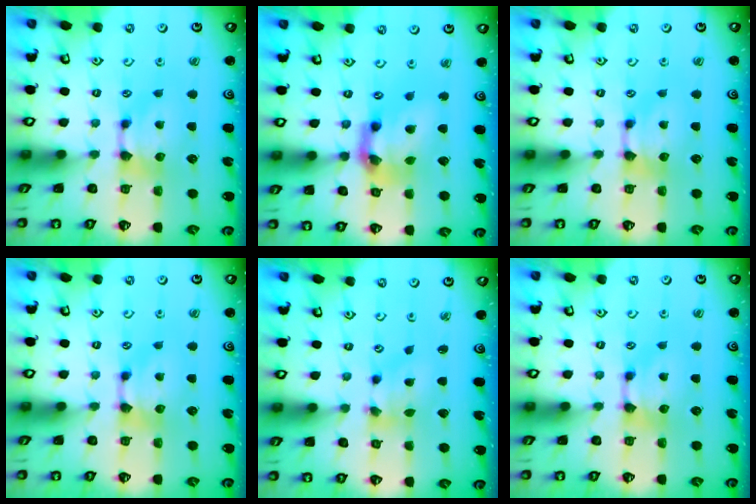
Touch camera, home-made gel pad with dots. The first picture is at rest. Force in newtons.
{"total": 8.2, "press": 7.9, "slide": 2.3}
{"total": 0.0}
{"total": 0.0}
{"total": 2.8, "press": 2.4, "slide": 1.5}
{"total": 0.0}